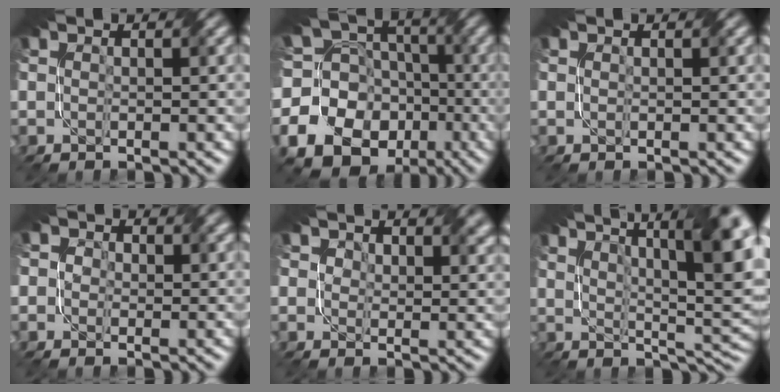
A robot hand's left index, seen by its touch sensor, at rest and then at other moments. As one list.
[{"total": 21.1, "force": [-8.5, 18.4, 6.1], "torque": [-0.159, -0.036, -0.148]}, {"total": 0.6, "force": [0.5, 0.1, 0.3], "torque": [-0.009, -0.003, 0.004]}, {"total": 3.2, "force": [1.3, 2.6, 1.3], "torque": [-0.019, 0.002, -0.006]}, {"total": 4.0, "force": [2.8, 2.4, 1.7], "torque": [-0.037, -0.005, 0.037]}, {"total": 13.8, "force": [6.4, 4.6, 11.4], "torque": [-0.136, 0.025, 0.079]}]